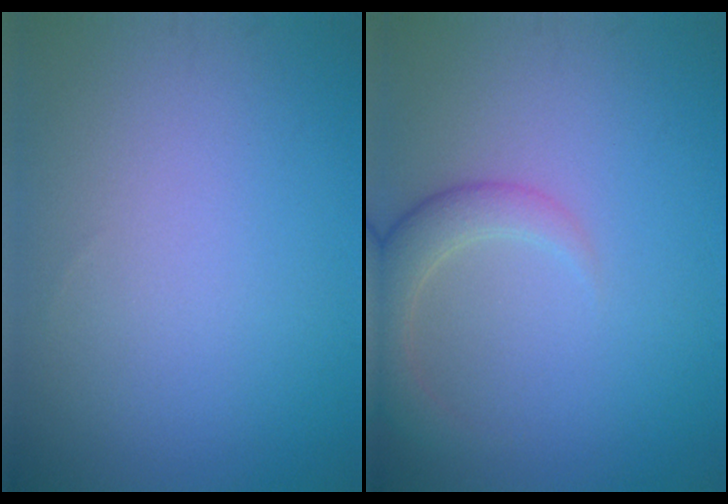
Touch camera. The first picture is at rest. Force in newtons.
{"total": 3.3, "press": 3.3, "slide": 0.4}